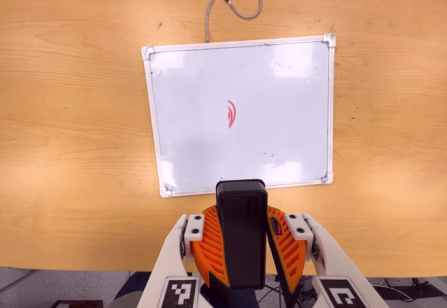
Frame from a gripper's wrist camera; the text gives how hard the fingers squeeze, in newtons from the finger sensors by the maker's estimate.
{"total": 11.2, "left": 10.5, "right": 11.9}